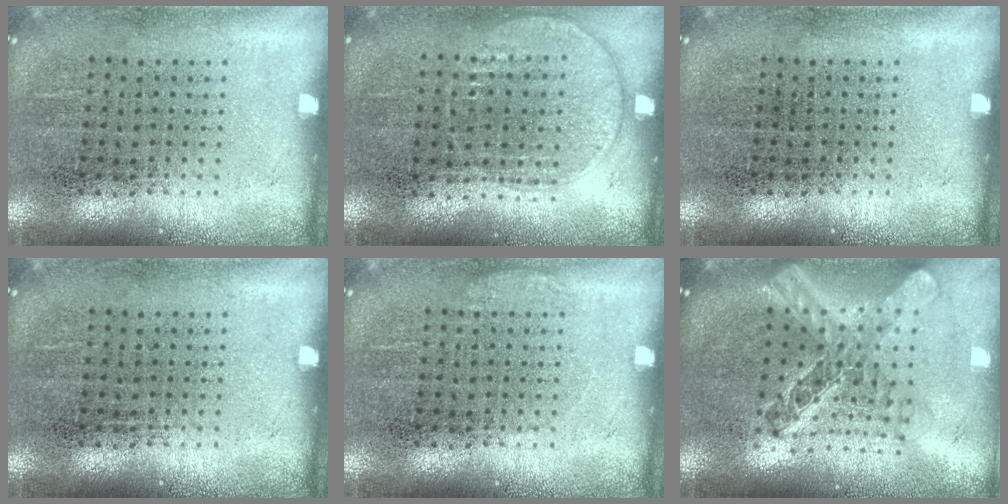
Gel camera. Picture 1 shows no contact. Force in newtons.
{"total": 1.0, "press": 0.9, "slide": 0.4}
{"total": 0.0}
{"total": 0.0}
{"total": 0.6, "press": 0.5, "slide": 0.1}
{"total": 2.3, "press": 1.9, "slide": 1.3}